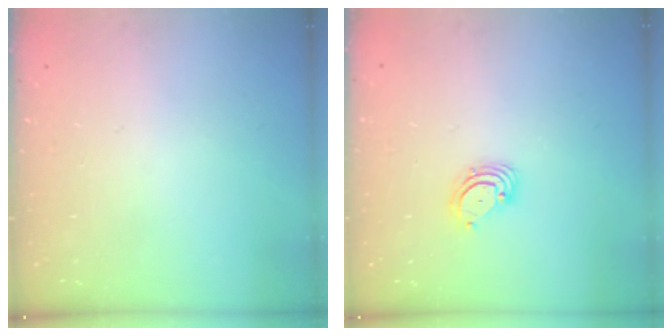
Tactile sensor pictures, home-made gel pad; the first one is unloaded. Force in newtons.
{"total": 3.2, "press": 3.2, "slide": 0.1}